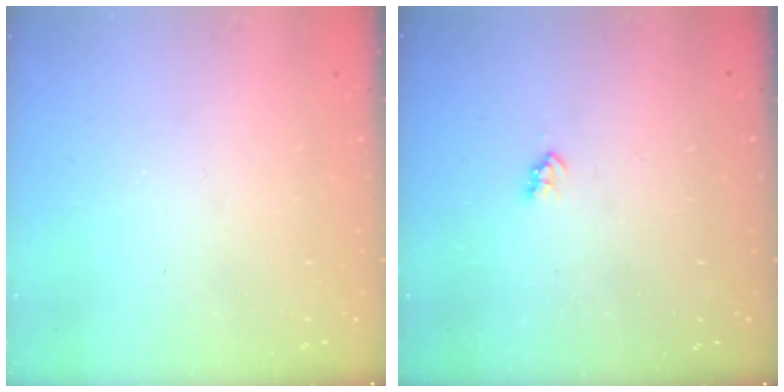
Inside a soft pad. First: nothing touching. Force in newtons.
{"total": 2.5, "press": 2.5, "slide": 0.4}